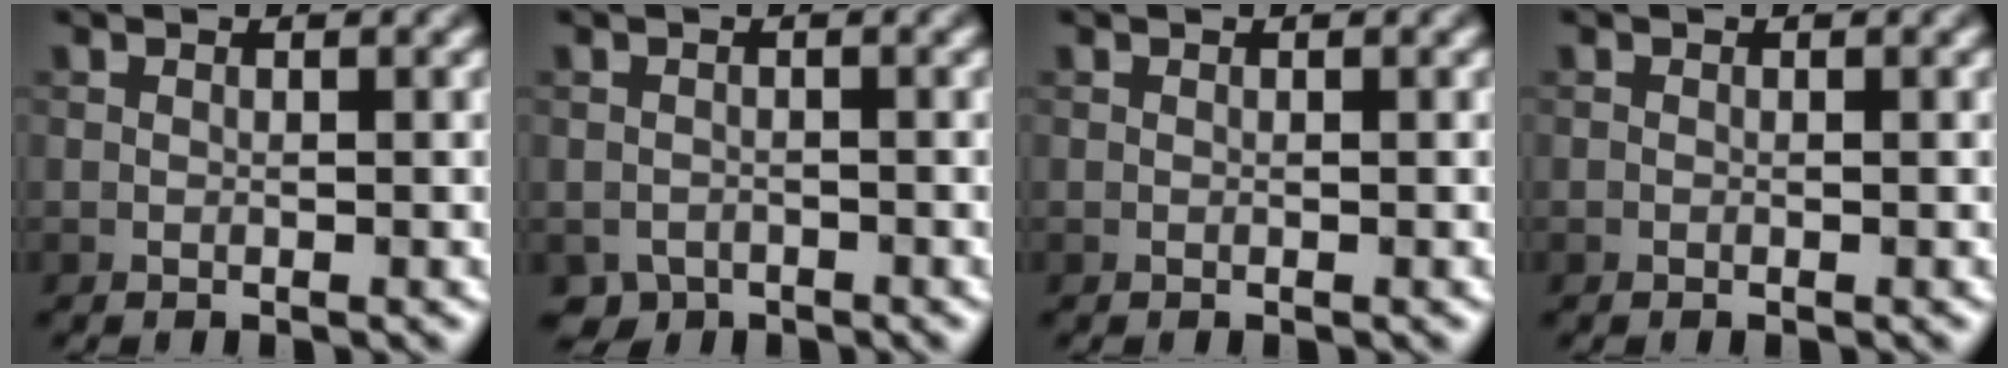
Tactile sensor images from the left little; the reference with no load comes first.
{"total": 1.6, "force": [-1.3, 1.0, 0.1], "torque": [0.004, -0.004, -0.026]}
{"total": 0.0}
{"total": 0.0}